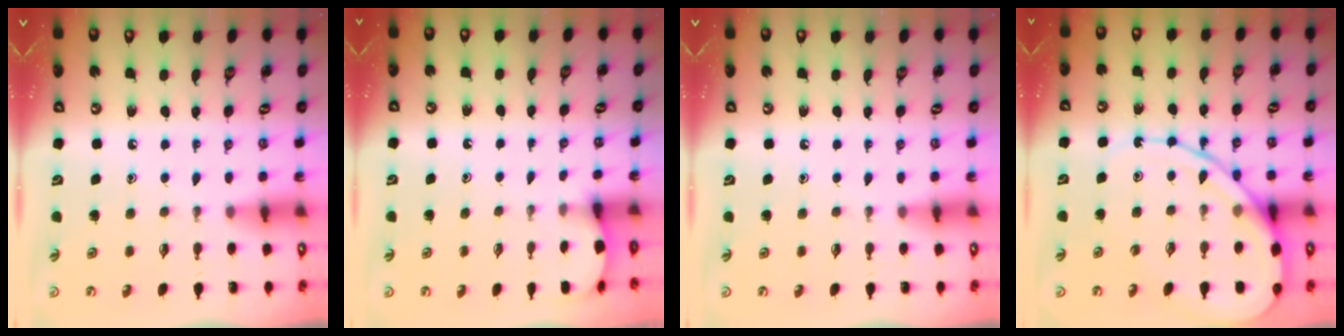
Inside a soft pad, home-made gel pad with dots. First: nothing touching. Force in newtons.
{"total": 1.9, "press": 1.9, "slide": 0.2}
{"total": 0.0}
{"total": 13.8, "press": 13.8, "slide": 1.3}